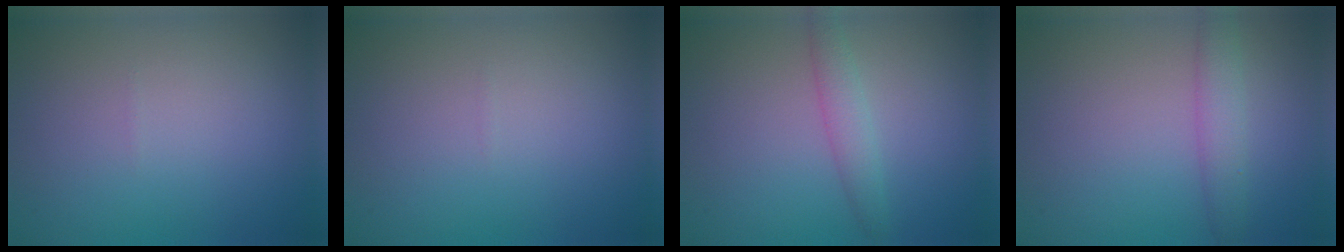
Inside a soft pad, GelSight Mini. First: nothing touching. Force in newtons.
{"total": 0.0}
{"total": 2.0, "press": 2.0, "slide": 0.0}
{"total": 2.6, "press": 2.6, "slide": 0.0}